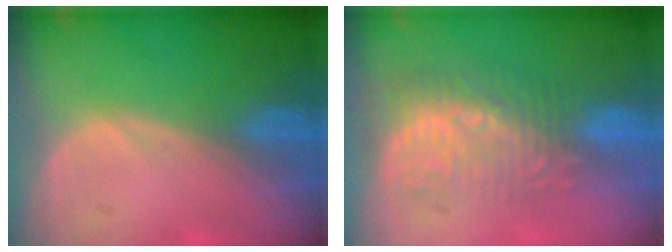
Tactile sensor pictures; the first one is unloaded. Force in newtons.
{"total": 10.0, "press": 8.7, "slide": 5.0}